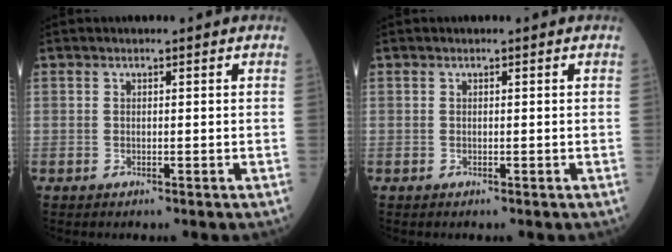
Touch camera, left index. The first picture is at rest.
{"total": 0.0}